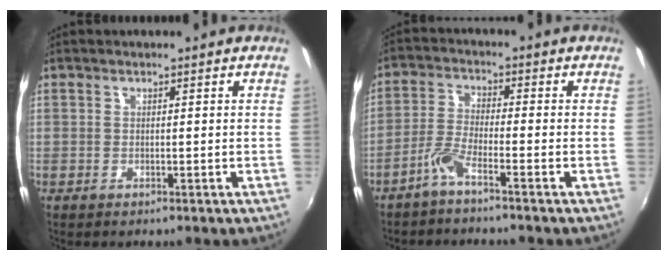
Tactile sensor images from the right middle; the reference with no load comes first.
{"total": 3.9, "force": [-2.8, 0.0, 2.7], "torque": [-0.070, 0.005, -0.058]}